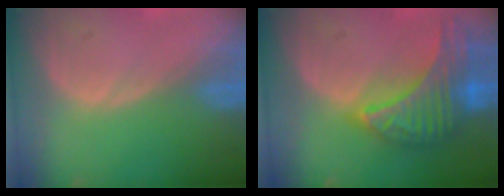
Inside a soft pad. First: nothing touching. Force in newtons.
{"total": 10.0, "press": 10.0, "slide": 0.5}